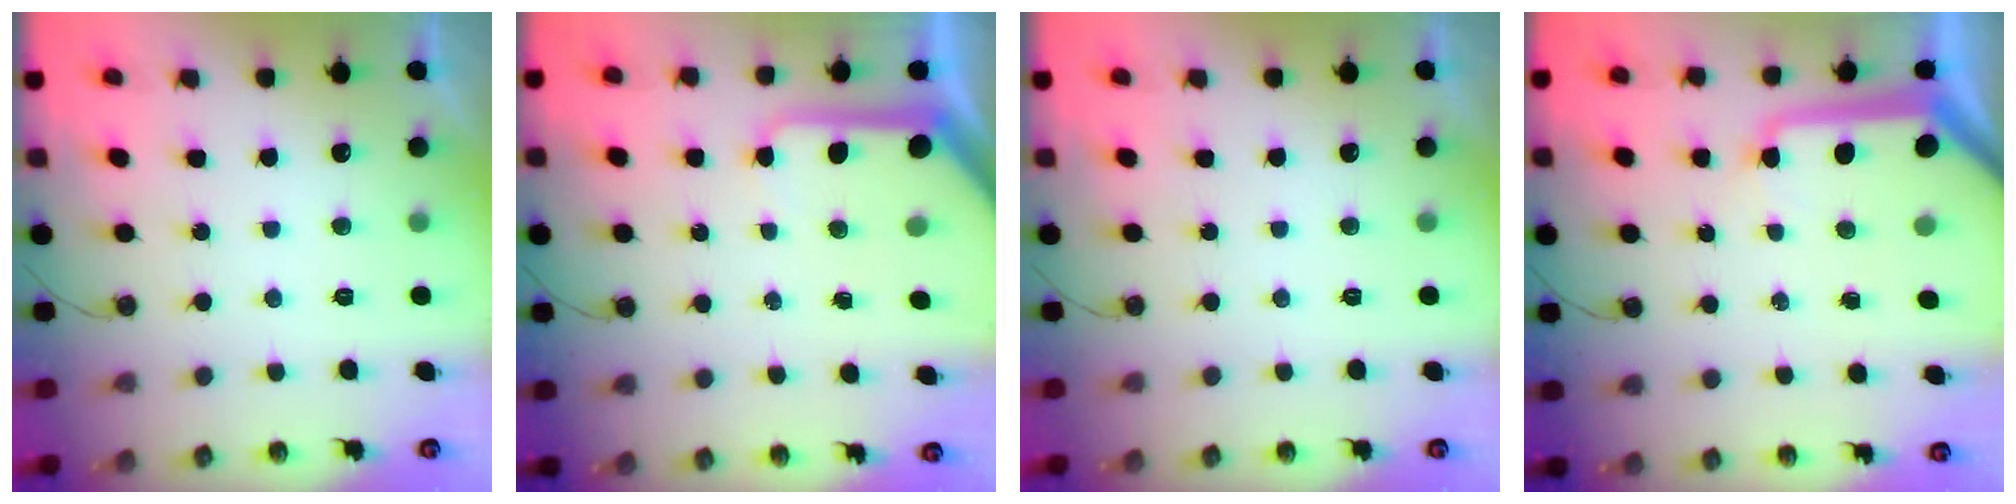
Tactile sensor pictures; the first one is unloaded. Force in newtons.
{"total": 9.2, "press": 9.1, "slide": 1.0}
{"total": 0.0}
{"total": 12.9, "press": 12.8, "slide": 1.2}